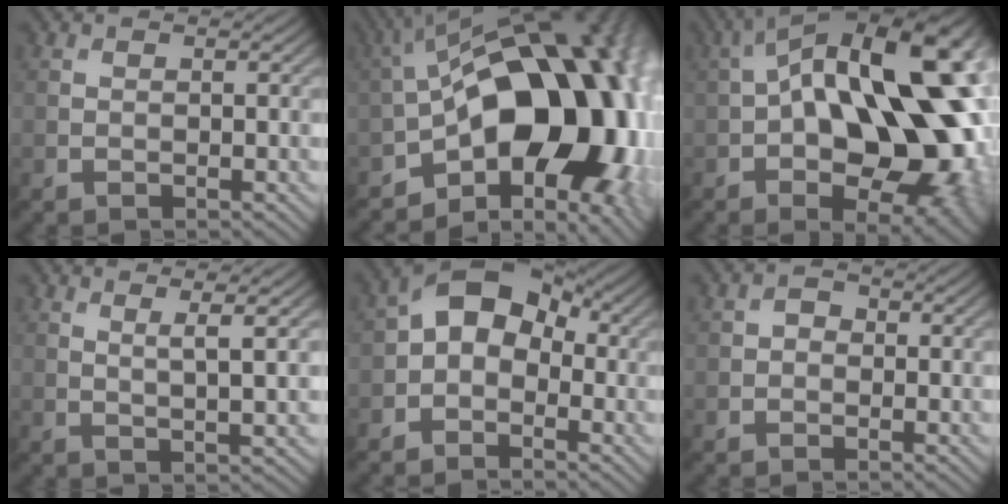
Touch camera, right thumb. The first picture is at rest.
{"total": 18.7, "force": [-4.7, 10.5, 14.7], "torque": [-0.194, 0.004, -0.074]}
{"total": 20.9, "force": [0.4, 11.4, 17.5], "torque": [-0.267, -0.004, 0.002]}
{"total": 3.7, "force": [1.7, 0.2, 3.3], "torque": [-0.064, 0.004, 0.037]}
{"total": 6.5, "force": [-0.2, 4.8, 4.4], "torque": [-0.073, 0.014, -0.018]}
{"total": 1.4, "force": [-0.1, 1.3, 0.5], "torque": [-0.007, -0.006, -0.006]}